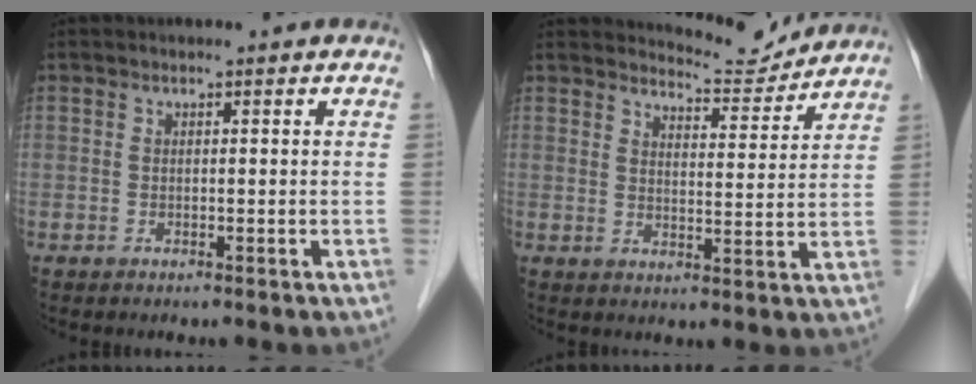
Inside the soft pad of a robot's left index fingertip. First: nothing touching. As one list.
[{"total": 6.3, "force": [6.2, 0.4, -0.7], "torque": [0.002, -0.011, 0.085]}]